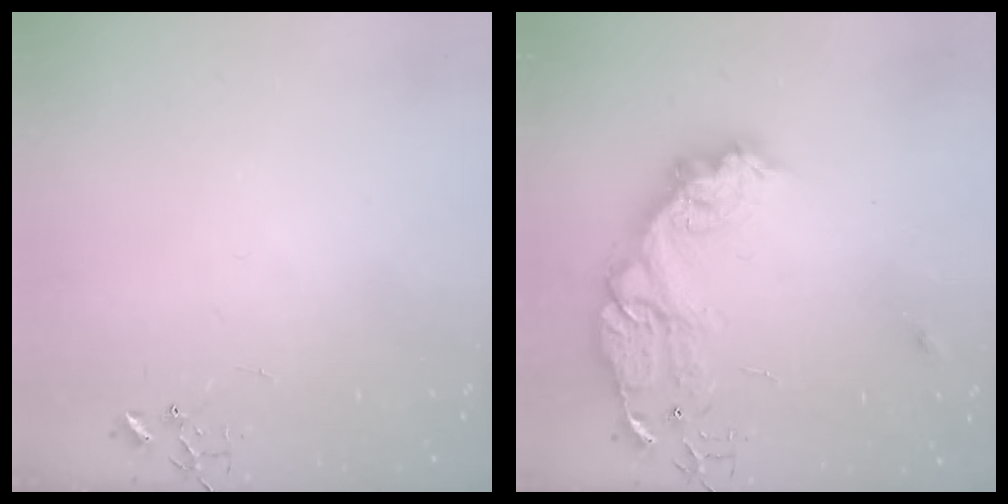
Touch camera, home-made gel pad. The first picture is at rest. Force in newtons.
{"total": 18.7, "press": 18.7, "slide": 1.3}